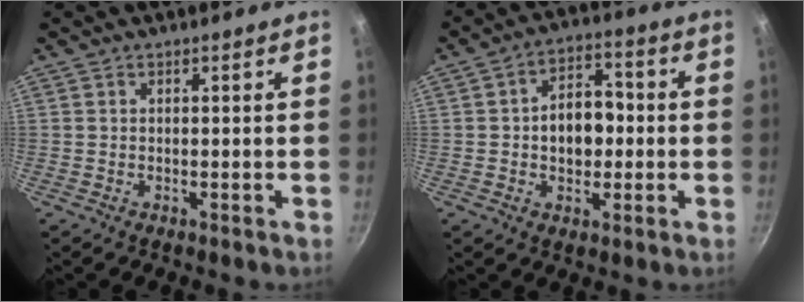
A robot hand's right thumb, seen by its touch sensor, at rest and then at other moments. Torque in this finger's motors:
{"motor_torque": [-0.48, 0.81, 0.15, -0.06, 0.02]}